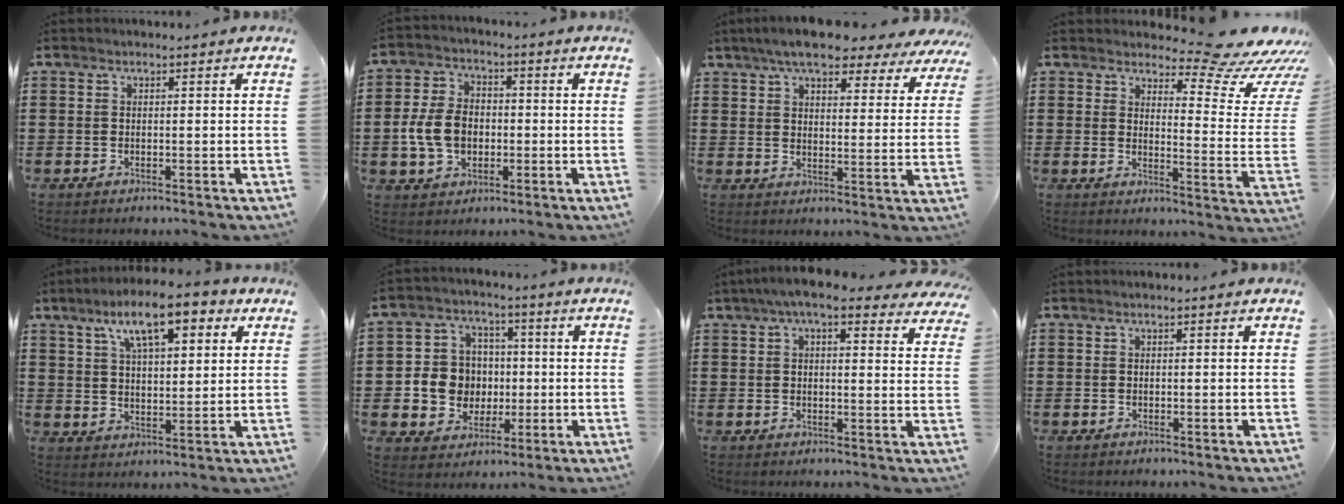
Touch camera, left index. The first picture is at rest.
{"total": 7.5, "force": [-1.0, 5.6, 4.9], "torque": [-0.123, 0.007, -0.025]}
{"total": 7.2, "force": [6.4, 1.3, 3.1], "torque": [-0.076, -0.020, 0.112]}
{"total": 9.3, "force": [8.1, 1.0, 4.4], "torque": [-0.078, -0.061, 0.135]}
{"total": 10.4, "force": [6.5, 3.0, 7.5], "torque": [-0.136, -0.008, 0.110]}
{"total": 8.0, "force": [0.0, 7.7, 2.1], "torque": [-0.069, 0.016, 0.007]}
{"total": 6.5, "force": [5.0, 1.2, 4.0], "torque": [-0.092, -0.003, 0.090]}
{"total": 0.0}